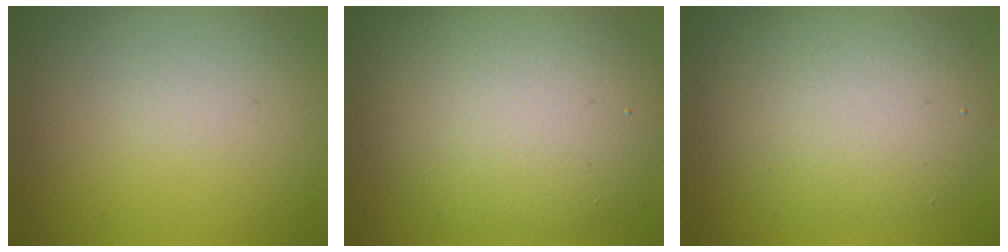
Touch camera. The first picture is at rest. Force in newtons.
{"total": 9.3, "press": 9.3, "slide": 1.0}
{"total": 6.4, "press": 6.4, "slide": 0.7}